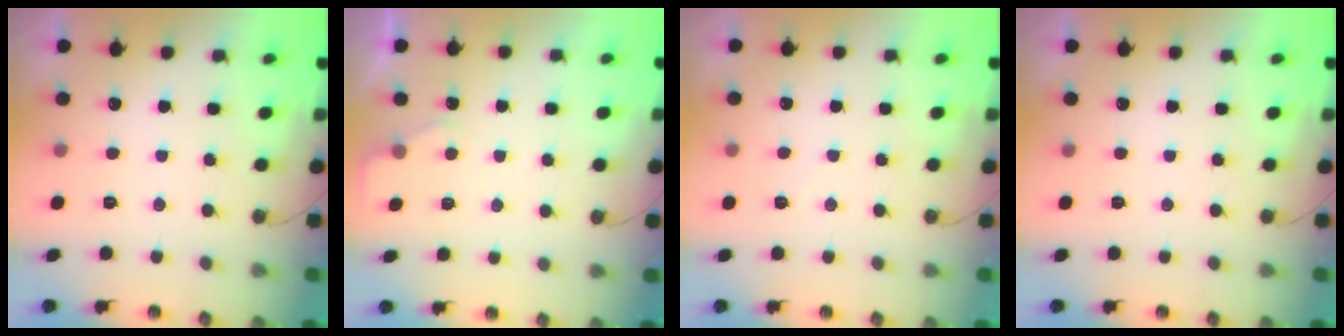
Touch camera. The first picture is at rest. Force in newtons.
{"total": 3.3, "press": 3.2, "slide": 0.5}
{"total": 4.3, "press": 4.2, "slide": 0.6}
{"total": 0.0}